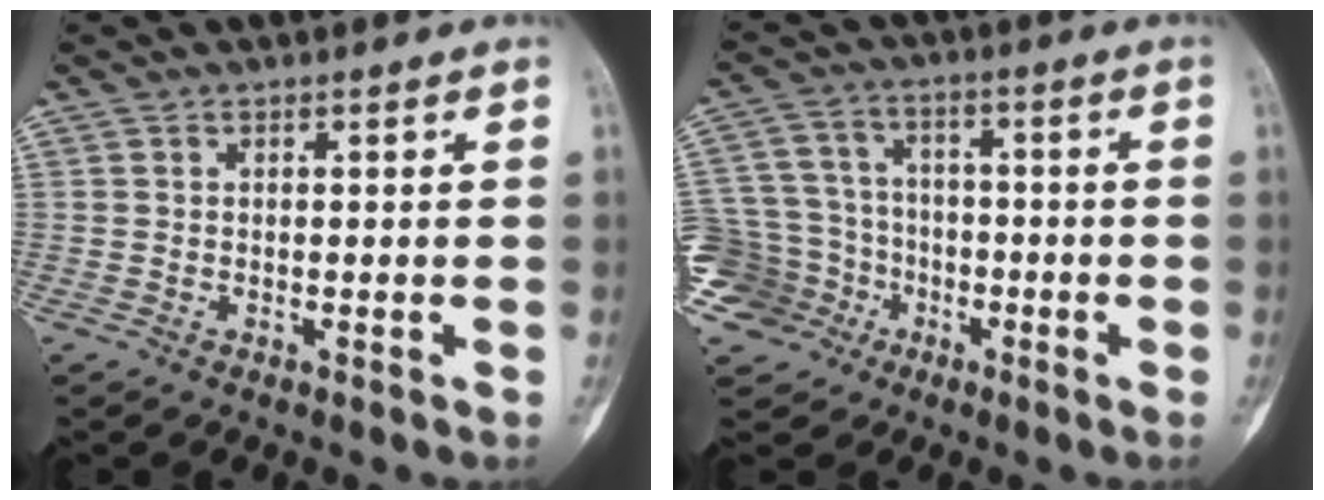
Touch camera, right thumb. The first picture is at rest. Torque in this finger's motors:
{"motor_torque": [-0.07, -0.29, -0.63, -0.61, 0.00]}